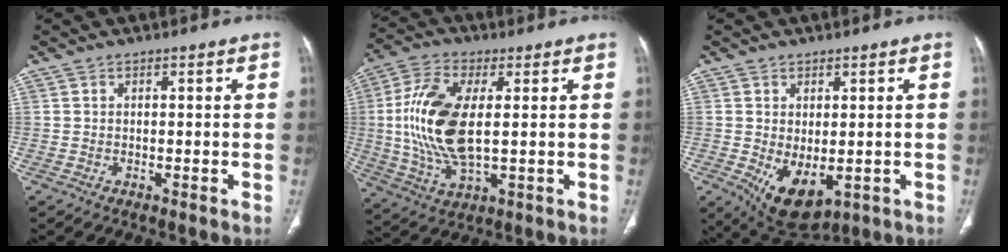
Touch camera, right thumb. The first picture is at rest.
{"total": 15.9, "force": [1.3, 7.3, 14.1], "torque": [-0.302, -0.006, 0.029]}
{"total": 8.8, "force": [-1.7, 5.1, 7.0], "torque": [-0.101, -0.010, -0.001]}